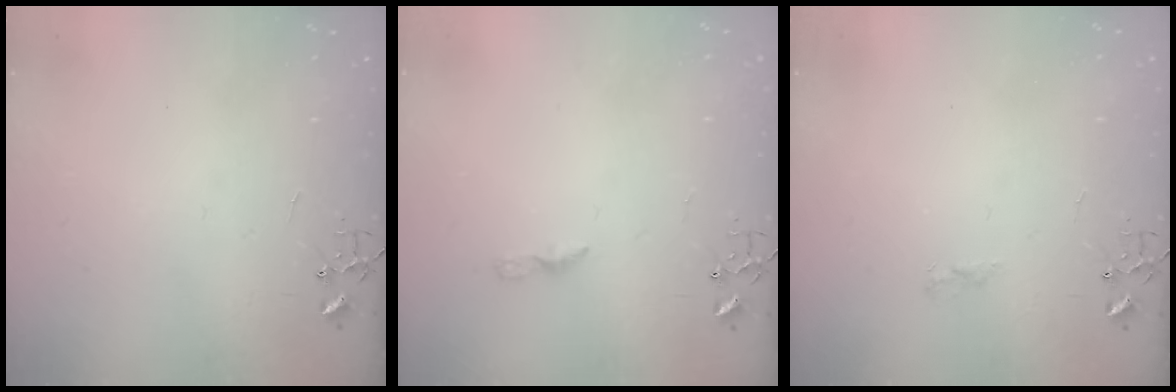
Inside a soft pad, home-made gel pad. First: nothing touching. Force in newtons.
{"total": 3.7, "press": 3.7, "slide": 0.4}
{"total": 5.6, "press": 5.6, "slide": 0.6}